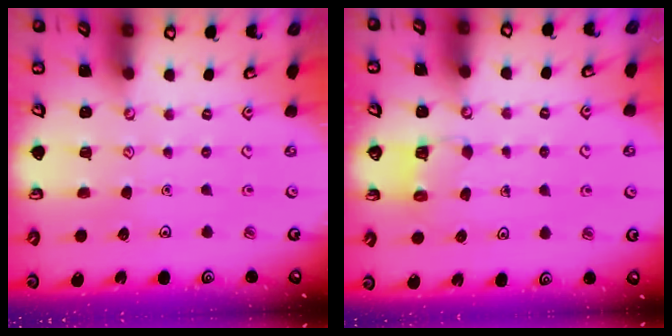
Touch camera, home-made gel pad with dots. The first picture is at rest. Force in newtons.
{"total": 3.5, "press": 3.5, "slide": 0.4}